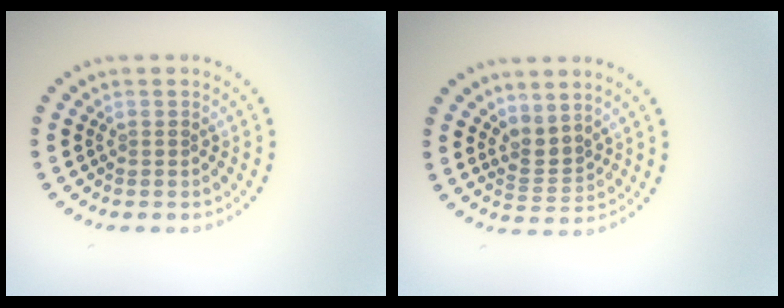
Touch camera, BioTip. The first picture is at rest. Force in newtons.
{"total": 2.2, "press": 1.5, "slide": 1.7}